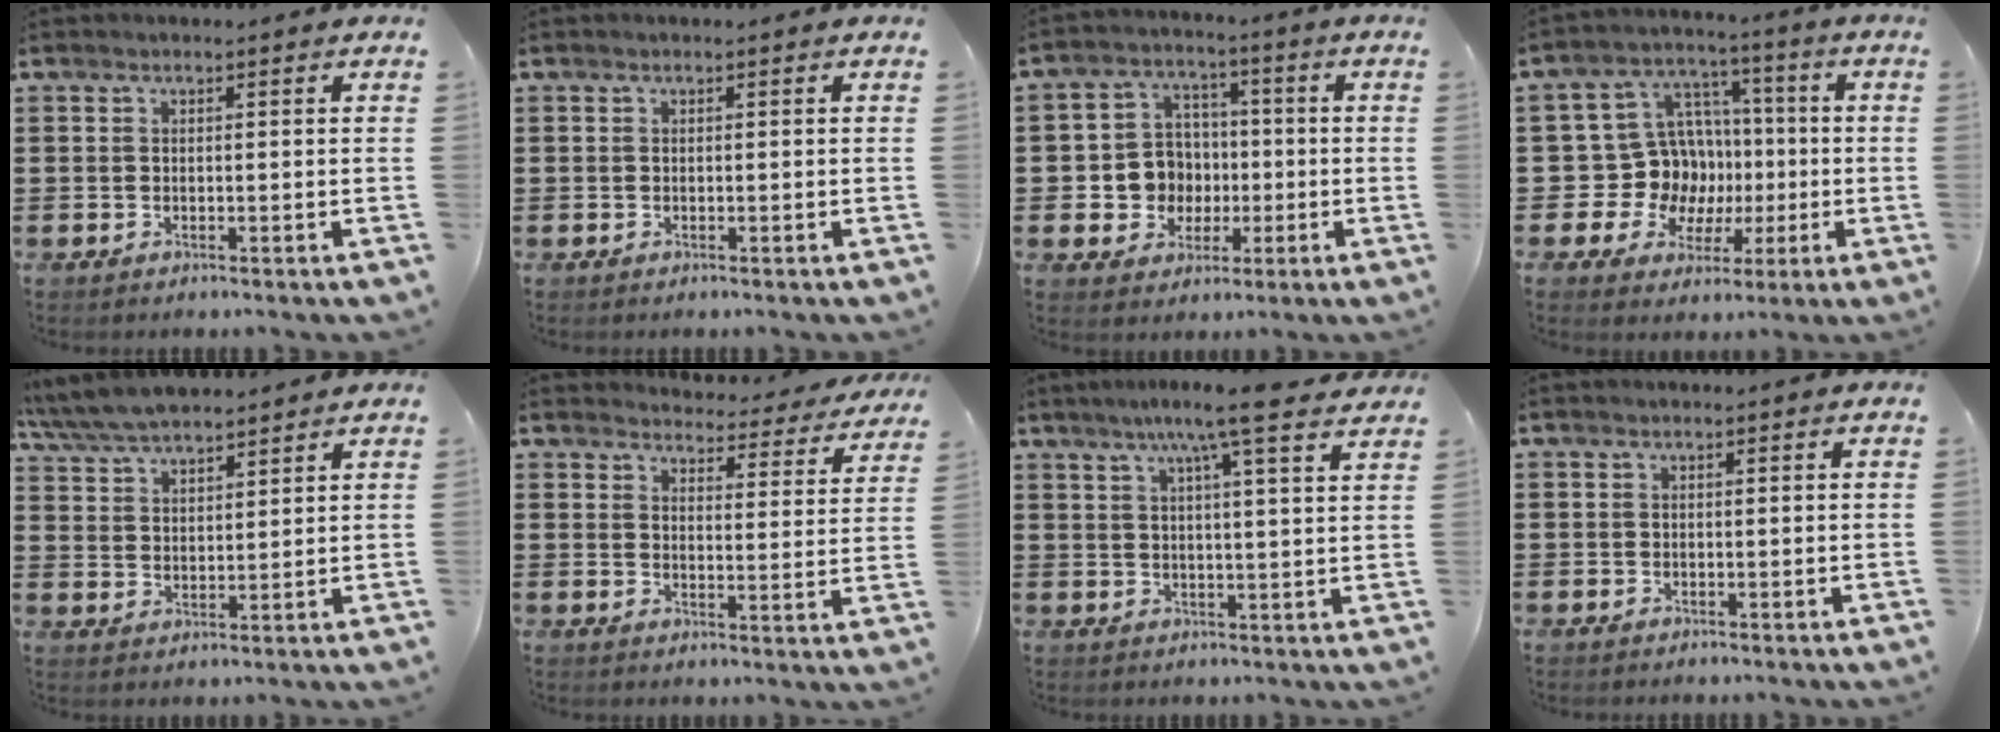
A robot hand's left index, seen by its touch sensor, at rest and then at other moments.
{"total": 0.0}
{"total": 7.3, "force": [-0.5, 7.0, 2.0], "torque": [-0.070, 0.018, -0.004]}
{"total": 11.4, "force": [-0.2, 10.9, 3.4], "torque": [-0.107, -0.007, 0.008]}
{"total": 6.0, "force": [5.6, 1.2, 1.6], "torque": [-0.054, -0.016, 0.103]}
{"total": 4.2, "force": [4.1, 0.3, 0.6], "torque": [-0.025, -0.033, 0.069]}
{"total": 7.6, "force": [5.4, -0.2, 5.4], "torque": [-0.103, -0.016, 0.087]}
{"total": 0.0}